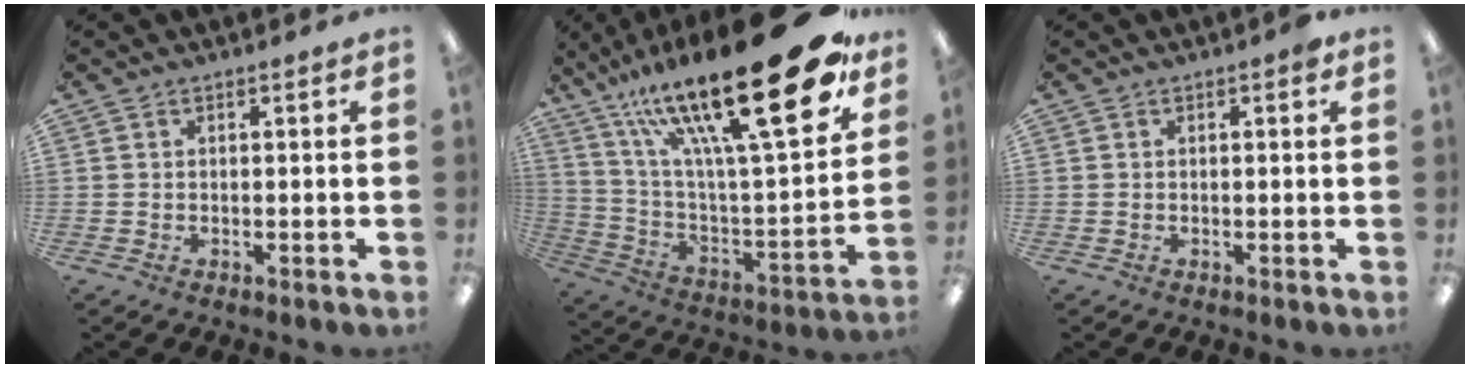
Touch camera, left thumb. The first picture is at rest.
{"total": 31.6, "force": [18.3, 8.6, 24.2], "torque": [-0.394, -0.108, 0.299]}
{"total": 1.3, "force": [0.6, 0.3, 1.0], "torque": [-0.015, 0.000, 0.008]}